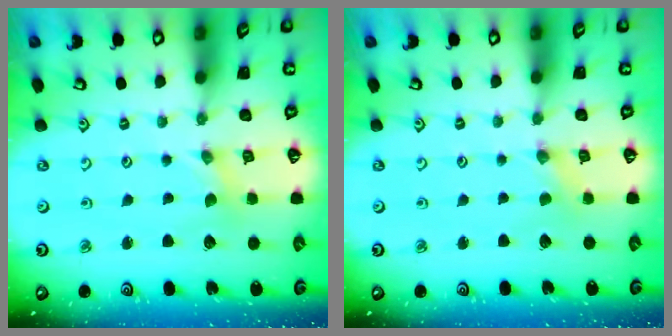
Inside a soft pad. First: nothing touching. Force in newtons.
{"total": 0.0}